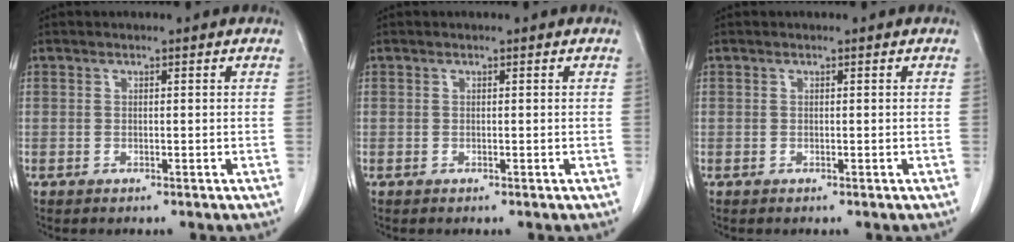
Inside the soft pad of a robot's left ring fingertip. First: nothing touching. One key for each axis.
{"total": 0.0}
{"total": 0.0}